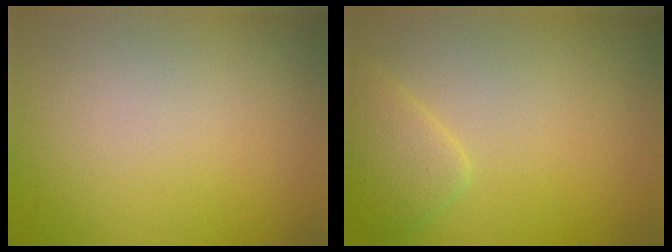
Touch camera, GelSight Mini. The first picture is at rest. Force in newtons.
{"total": 2.2, "press": 2.2, "slide": 0.1}